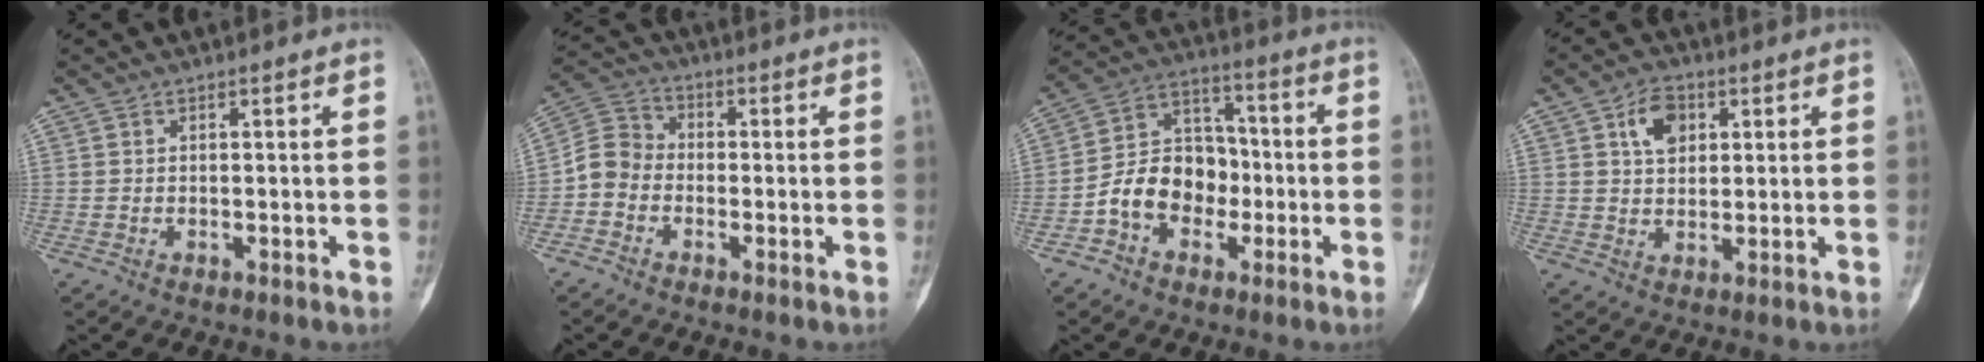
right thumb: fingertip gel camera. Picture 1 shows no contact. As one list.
[{"total": 6.0, "force": [-1.9, 5.0, 2.8], "torque": [-0.041, 0.024, -0.055]}, {"total": 12.5, "force": [-3.3, 9.5, 7.3], "torque": [-0.088, 0.048, -0.066]}, {"total": 6.4, "force": [2.3, 4.4, 4.1], "torque": [-0.049, 0.000, 0.037]}]